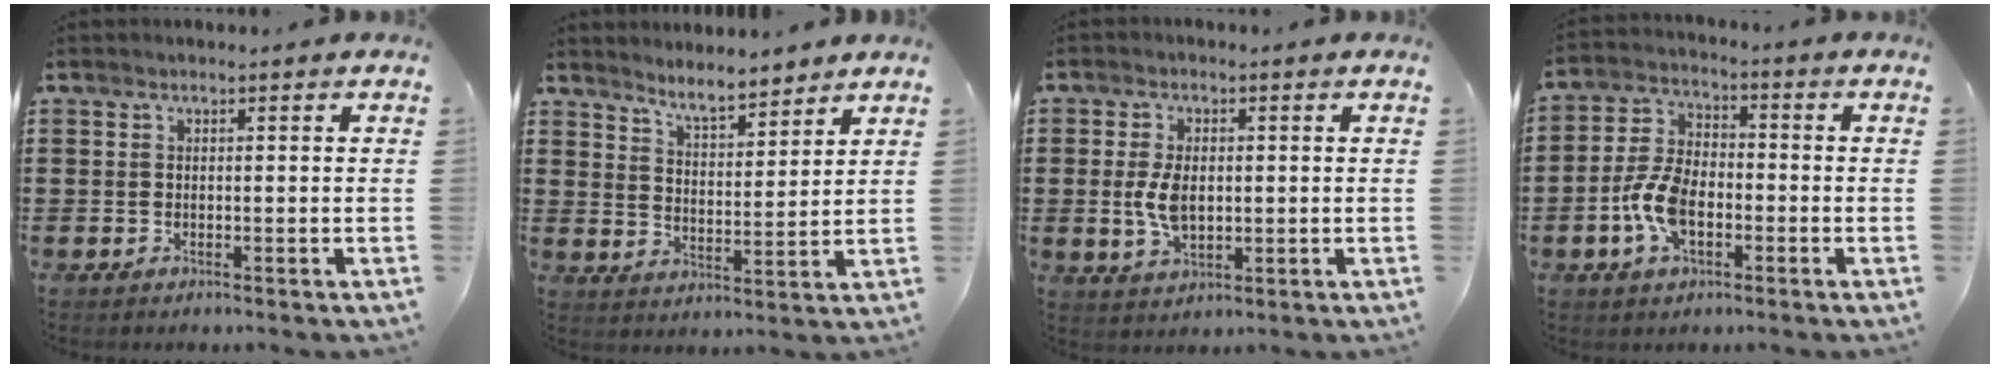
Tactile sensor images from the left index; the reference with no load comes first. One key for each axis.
{"total": 5.4, "fx": 5.2, "fy": 0.5, "fz": 1.5, "tx": -0.046, "ty": -0.020, "tz": 0.095}
{"total": 5.6, "fx": 0.2, "fy": 3.0, "fz": 4.7, "tx": -0.112, "ty": 0.001, "tz": -0.003}
{"total": 8.0, "fx": -2.5, "fy": 4.4, "fz": 6.1, "tx": -0.145, "ty": 0.001, "tz": -0.051}